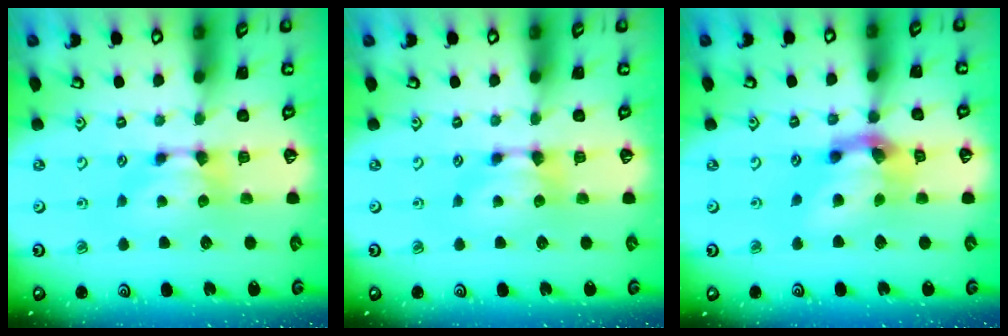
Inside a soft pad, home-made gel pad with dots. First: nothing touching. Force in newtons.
{"total": 0.0}
{"total": 6.8, "press": 6.3, "slide": 2.4}